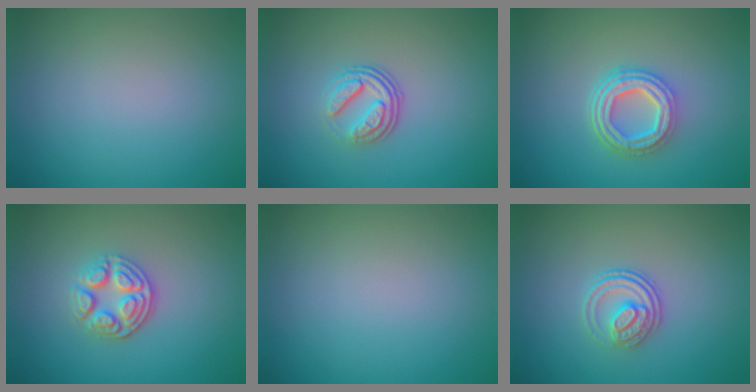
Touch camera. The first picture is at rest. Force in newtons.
{"total": 3.6, "press": 2.5, "slide": 2.7}
{"total": 5.0, "press": 3.6, "slide": 3.4}
{"total": 3.5, "press": 3.0, "slide": 1.9}
{"total": 0.0}
{"total": 2.5, "press": 2.0, "slide": 1.5}